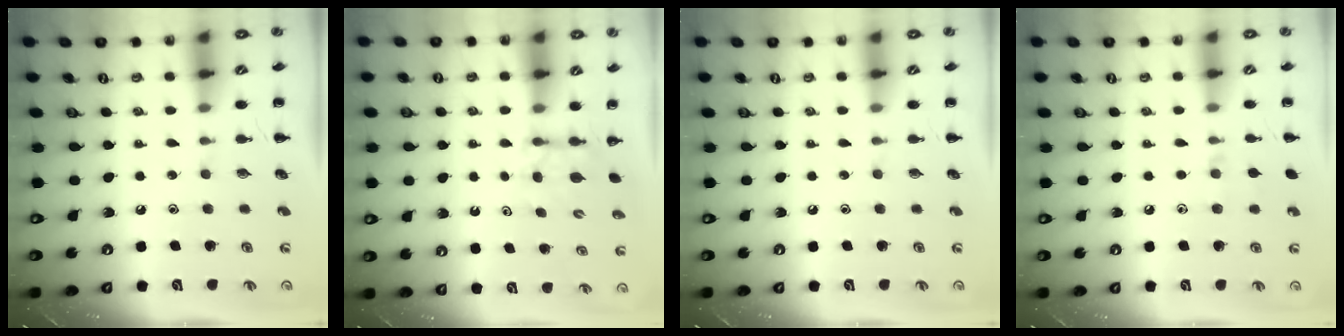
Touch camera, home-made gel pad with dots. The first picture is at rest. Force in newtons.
{"total": 3.5, "press": 3.3, "slide": 1.2}
{"total": 0.0}
{"total": 4.9, "press": 4.6, "slide": 1.7}